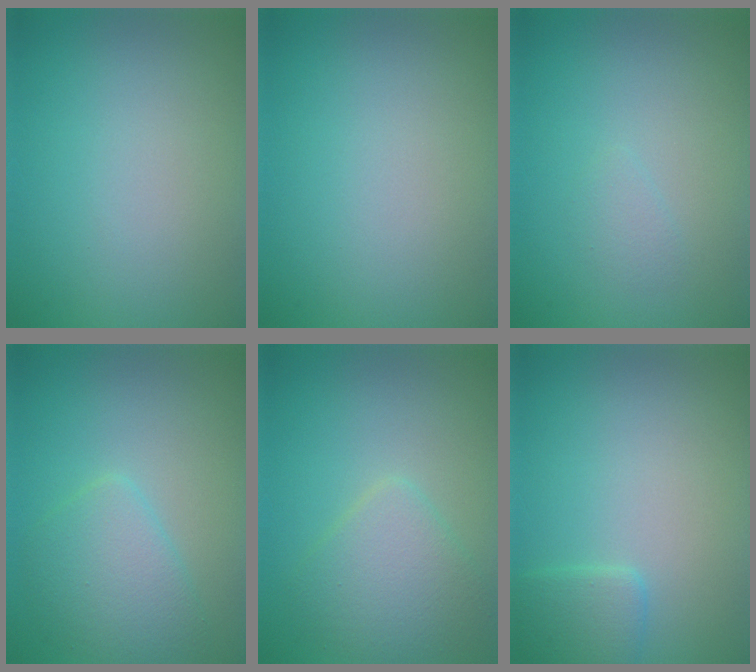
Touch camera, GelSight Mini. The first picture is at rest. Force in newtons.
{"total": 0.0}
{"total": 0.8, "press": 0.8, "slide": 0.0}
{"total": 3.5, "press": 3.5, "slide": 0.1}
{"total": 3.7, "press": 3.7, "slide": 0.1}
{"total": 1.8, "press": 1.8, "slide": 0.1}